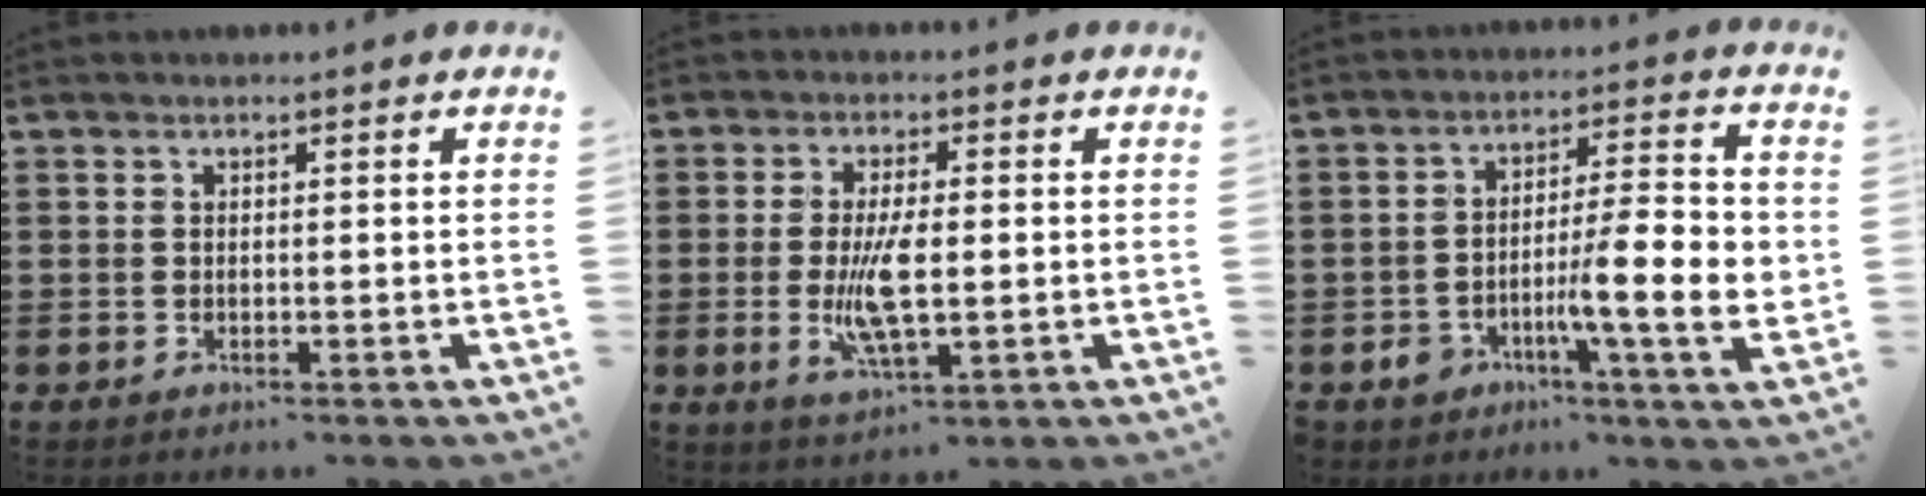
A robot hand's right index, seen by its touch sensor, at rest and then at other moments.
{"total": 7.8, "force": [-0.6, 2.4, 7.4], "torque": [-0.157, -0.010, -0.015]}
{"total": 10.8, "force": [-2.6, 3.4, 9.9], "torque": [-0.159, 0.001, -0.045]}